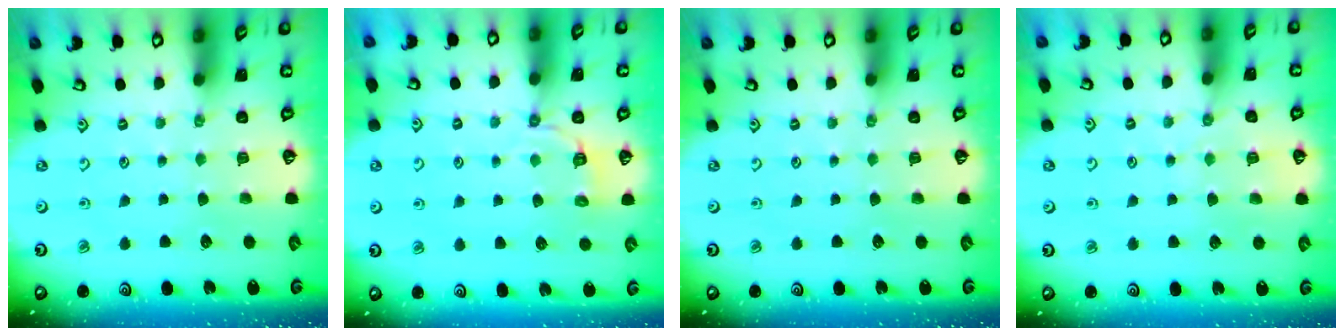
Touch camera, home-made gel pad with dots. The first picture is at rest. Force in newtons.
{"total": 3.7, "press": 3.1, "slide": 2.0}
{"total": 0.0}
{"total": 6.5, "press": 6.5, "slide": 0.6}